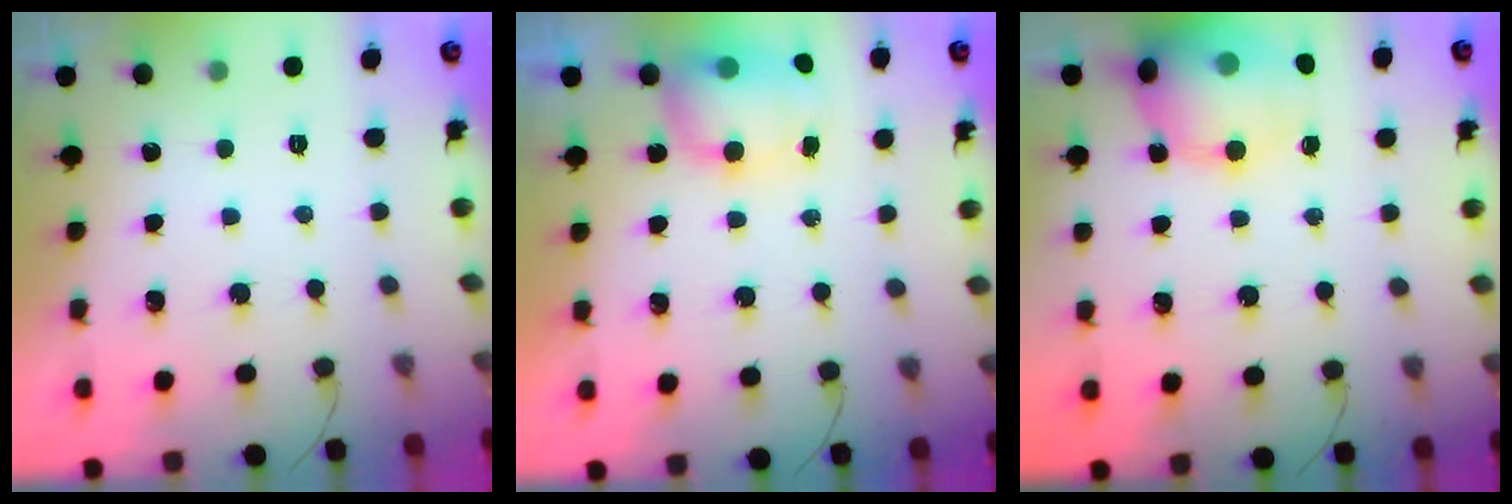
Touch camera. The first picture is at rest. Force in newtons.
{"total": 11.3, "press": 8.5, "slide": 7.5}
{"total": 16.2, "press": 15.9, "slide": 3.1}